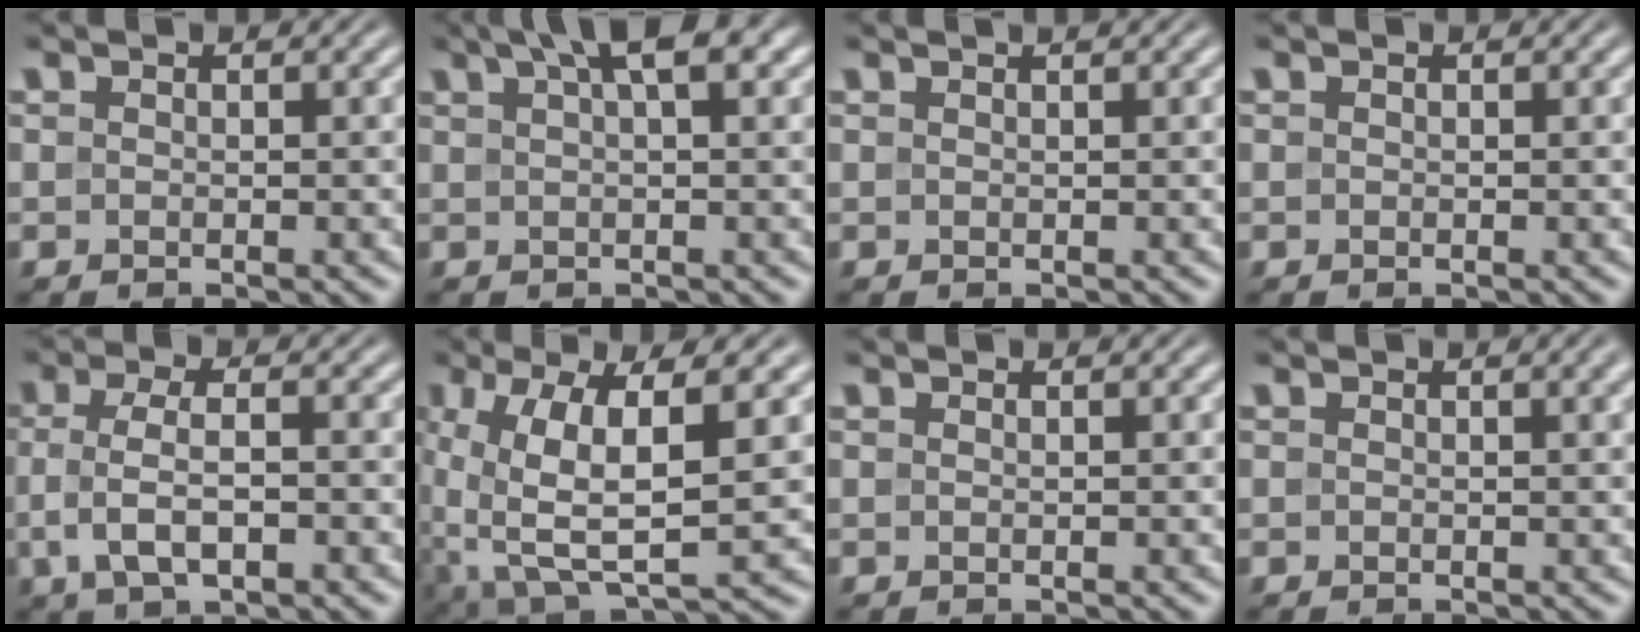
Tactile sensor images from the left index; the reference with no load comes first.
{"total": 4.3, "force": [2.4, 0.8, 3.4], "torque": [-0.047, 0.014, 0.037]}
{"total": 0.7, "force": [0.4, 0.1, 0.6], "torque": [-0.007, 0.000, 0.001]}
{"total": 0.0}
{"total": 4.4, "force": [-1.1, 1.8, 3.9], "torque": [-0.084, 0.000, -0.021]}
{"total": 9.9, "force": [0.5, 3.9, 9.0], "torque": [-0.184, -0.007, 0.009]}
{"total": 0.0}
{"total": 1.1, "force": [0.4, 0.2, 1.0], "torque": [-0.013, 0.000, 0.005]}